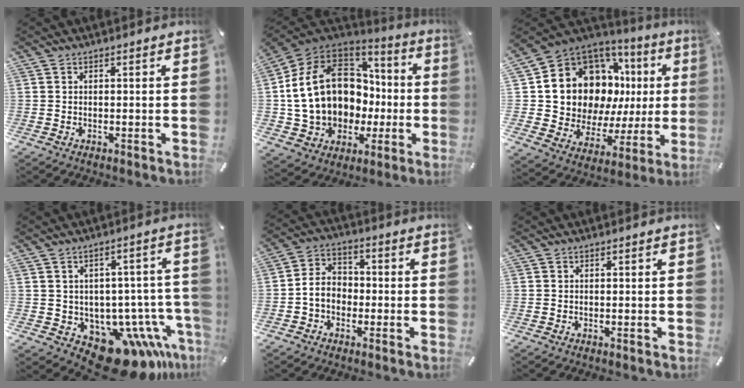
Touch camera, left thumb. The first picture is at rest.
{"total": 17.6, "force": [1.7, 14.6, 9.6], "torque": [-0.208, -0.021, 0.054]}
{"total": 14.8, "force": [6.2, 11.4, 7.1], "torque": [-0.125, -0.073, 0.133]}
{"total": 13.7, "force": [-7.8, 8.7, 7.2], "torque": [-0.057, 0.029, -0.113]}
{"total": 6.2, "force": [-1.9, 5.2, 2.9], "torque": [-0.068, 0.019, -0.035]}
{"total": 0.0}